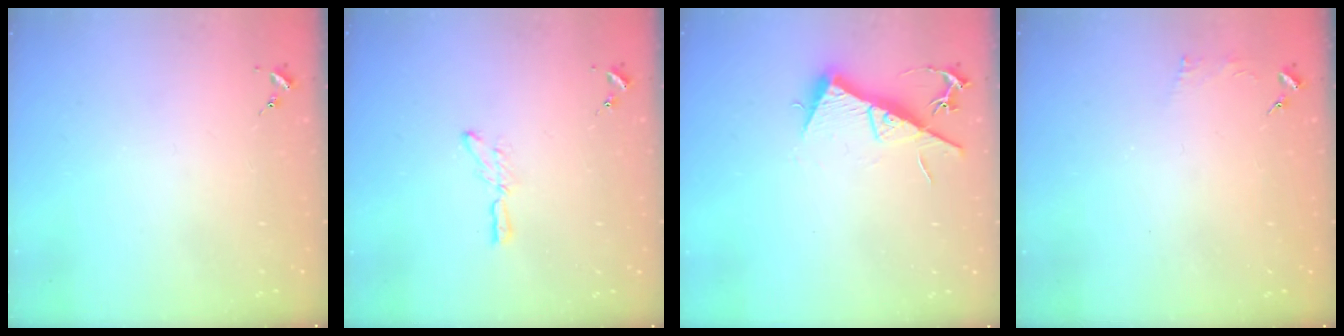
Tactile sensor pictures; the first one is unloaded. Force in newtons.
{"total": 5.2, "press": 5.1, "slide": 0.5}
{"total": 11.3, "press": 11.3, "slide": 0.7}
{"total": 2.4, "press": 2.4, "slide": 0.3}